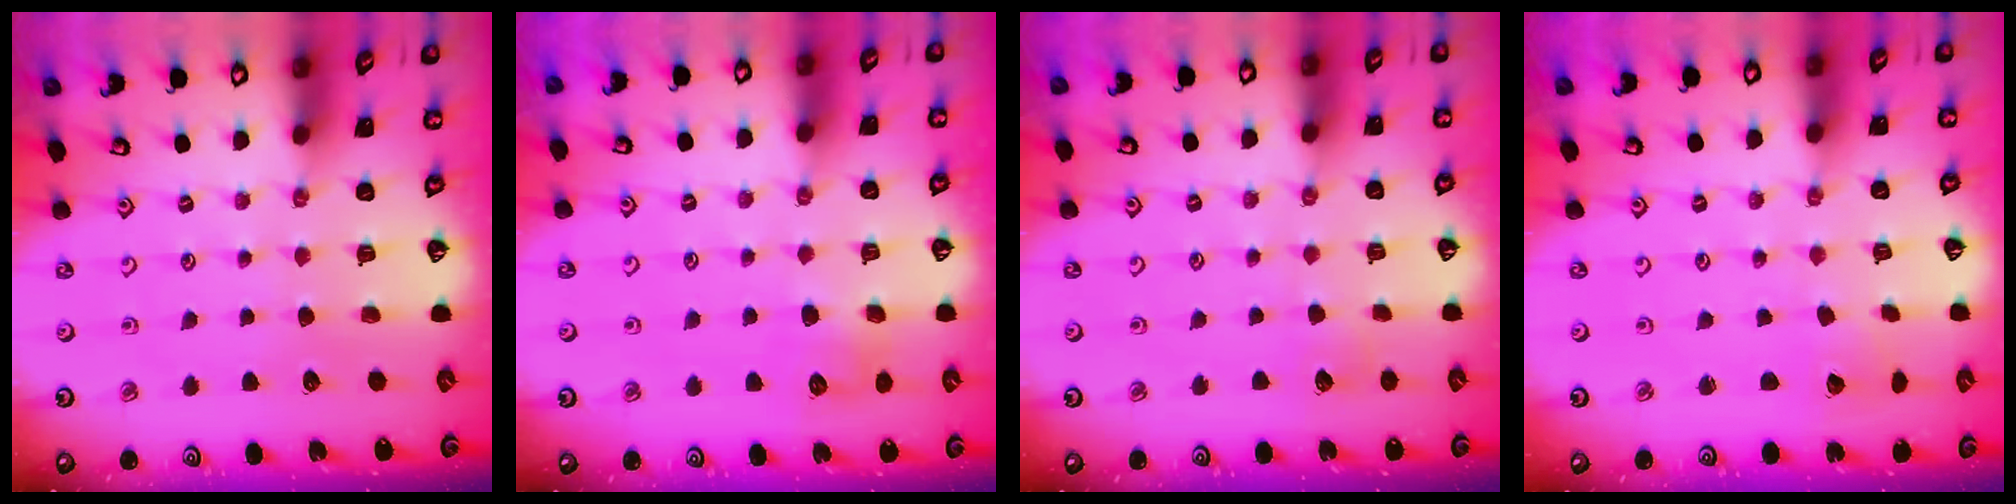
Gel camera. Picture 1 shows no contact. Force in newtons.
{"total": 6.3, "press": 6.3, "slide": 0.7}
{"total": 4.9, "press": 4.8, "slide": 0.5}
{"total": 2.2, "press": 2.2, "slide": 0.1}